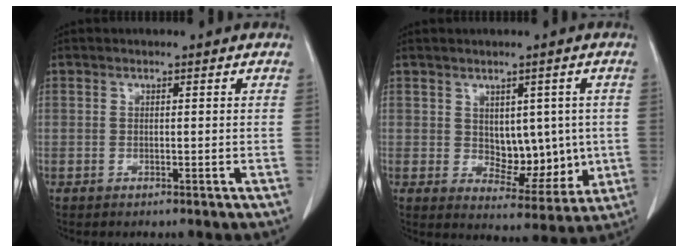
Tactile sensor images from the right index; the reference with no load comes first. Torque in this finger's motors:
{"motor_torque": [0.20, 0.21, 0.05, 0.00]}